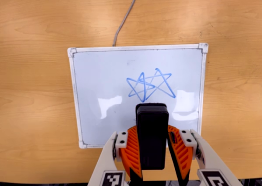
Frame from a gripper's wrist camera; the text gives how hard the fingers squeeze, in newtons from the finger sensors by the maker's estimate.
{"total": 7.9, "left": 5.9, "right": 9.8}